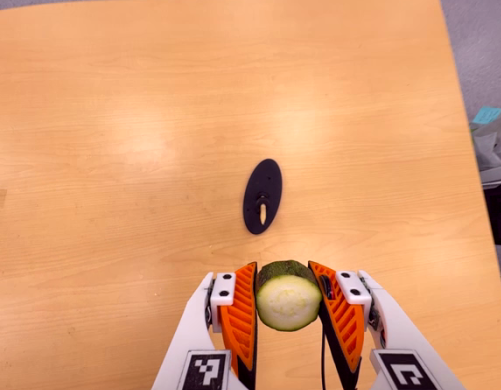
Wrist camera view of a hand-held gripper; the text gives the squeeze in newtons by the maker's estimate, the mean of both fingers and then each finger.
{"total": 11.3, "left": 10.0, "right": 12.5}